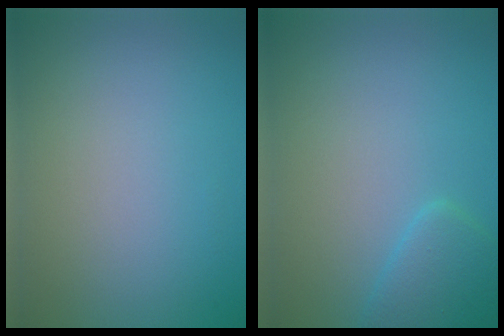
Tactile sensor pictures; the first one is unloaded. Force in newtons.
{"total": 2.6, "press": 2.6, "slide": 0.2}